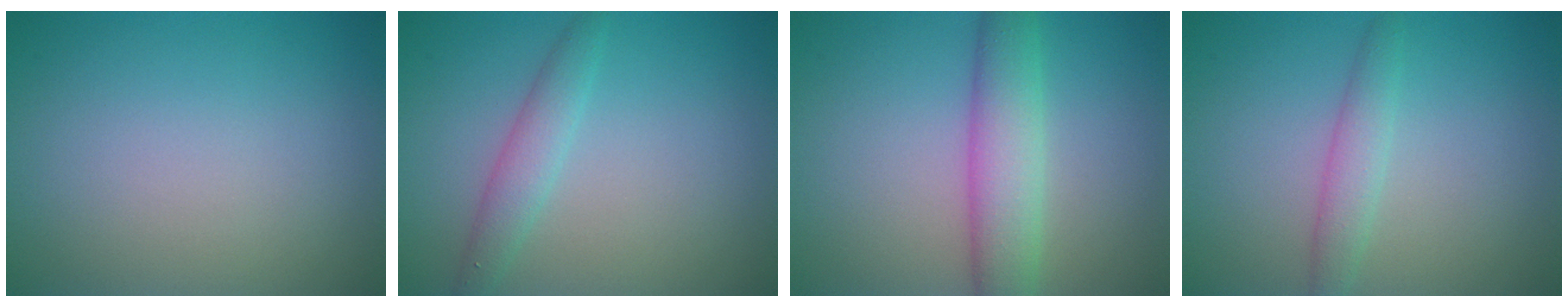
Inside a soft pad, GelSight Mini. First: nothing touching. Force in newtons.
{"total": 2.3, "press": 2.3, "slide": 0.0}
{"total": 4.7, "press": 4.7, "slide": 0.1}
{"total": 2.0, "press": 2.0, "slide": 0.1}